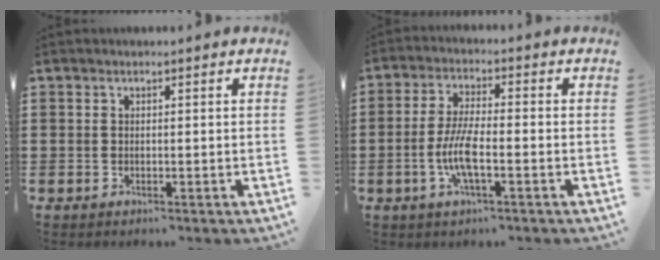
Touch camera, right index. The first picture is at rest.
{"total": 6.4, "force": [-2.0, 1.6, 5.9], "torque": [-0.134, -0.009, -0.044]}